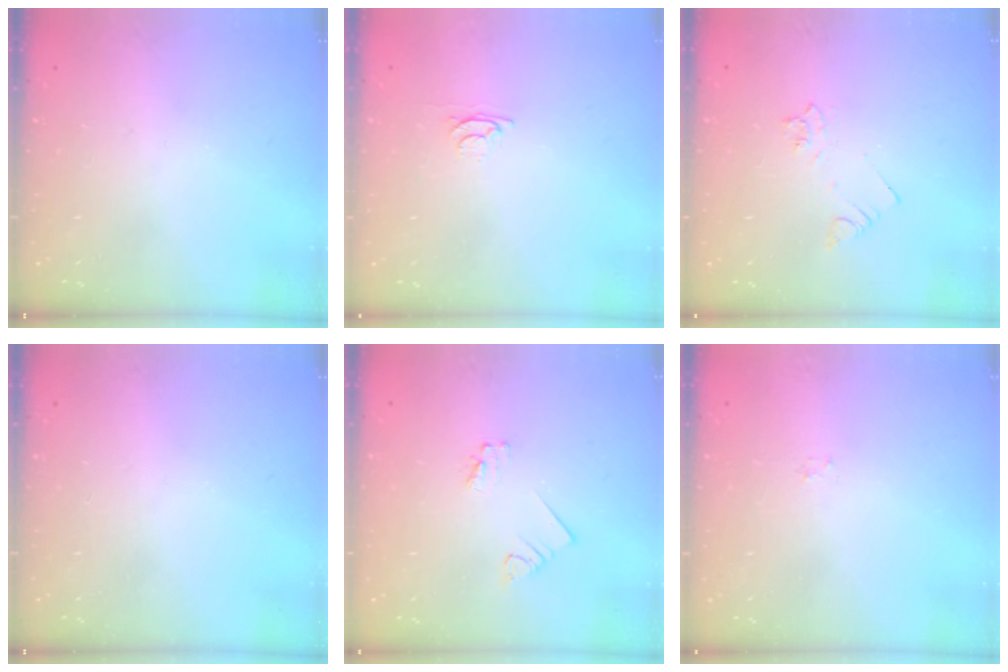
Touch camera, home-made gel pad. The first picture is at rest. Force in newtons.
{"total": 3.1, "press": 3.0, "slide": 0.4}
{"total": 3.3, "press": 3.2, "slide": 0.5}
{"total": 0.0}
{"total": 1.7, "press": 1.7, "slide": 0.3}
{"total": 0.8, "press": 0.8, "slide": 0.2}